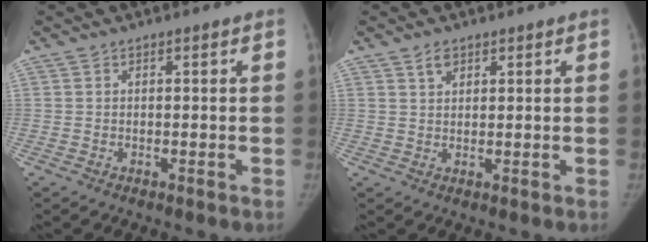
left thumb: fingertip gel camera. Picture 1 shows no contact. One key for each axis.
{"total": 2.3, "fx": 1.5, "fy": 1.3, "fz": 1.0, "tx": -0.011, "ty": -0.007, "tz": 0.029}